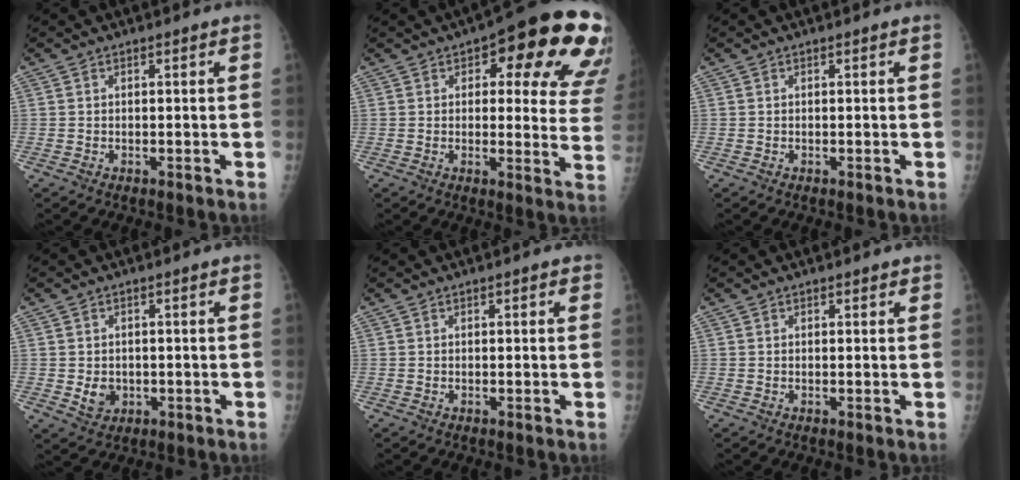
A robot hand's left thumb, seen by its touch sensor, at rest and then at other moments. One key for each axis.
{"total": 21.3, "fx": 9.8, "fy": 8.3, "fz": 16.9, "tx": -0.161, "ty": -0.020, "tz": 0.110}
{"total": 0.0}
{"total": 3.4, "fx": -0.3, "fy": 2.9, "fz": 1.8, "tx": -0.016, "ty": -0.001, "tz": 0.004}
{"total": 1.4, "fx": 0.7, "fy": 0.6, "fz": 1.1, "tx": -0.011, "ty": 0.001, "tz": 0.006}
{"total": 1.0, "fx": 0.7, "fy": 0.5, "fz": 0.5, "tx": 0.001, "ty": -0.003, "tz": 0.005}